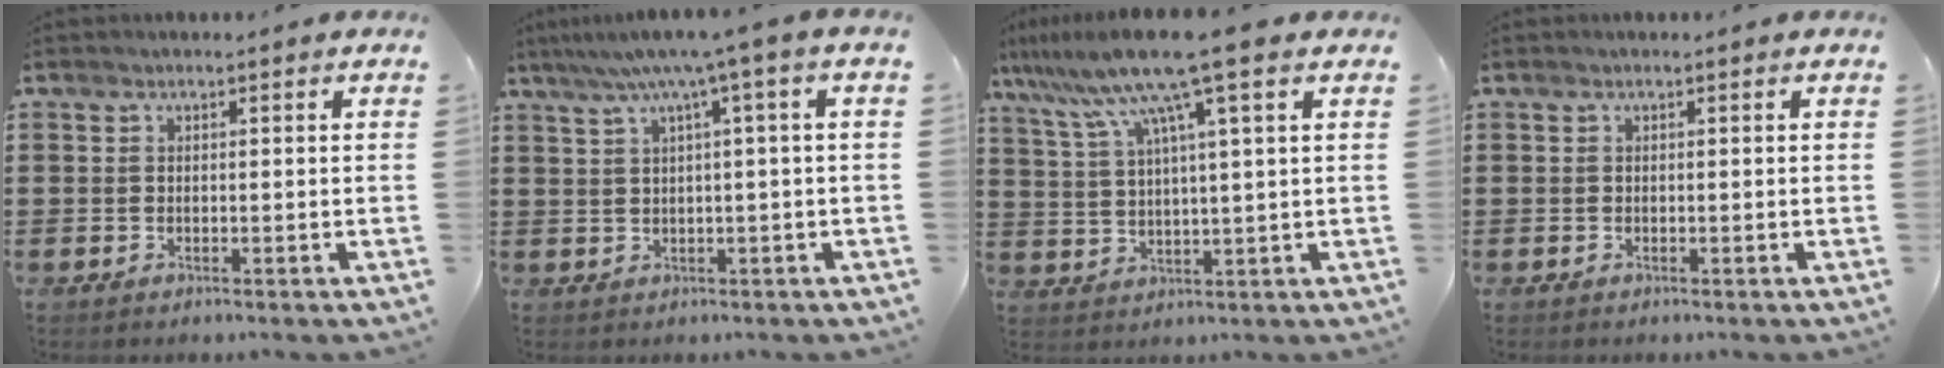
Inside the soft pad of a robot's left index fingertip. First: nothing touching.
{"total": 5.2, "force": [1.9, -0.8, 4.8], "torque": [-0.096, -0.008, 0.026]}
{"total": 10.7, "force": [7.0, -0.4, 8.1], "torque": [-0.192, -0.023, 0.113]}
{"total": 0.0}